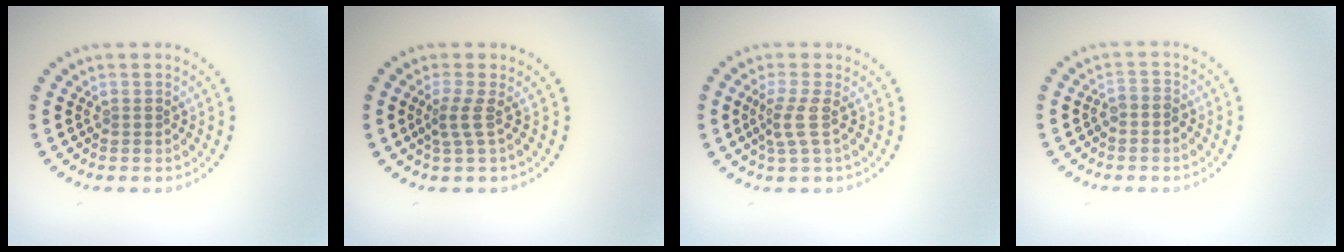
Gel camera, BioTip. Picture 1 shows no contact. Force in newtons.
{"total": 1.9, "press": 1.1, "slide": 1.5}
{"total": 2.3, "press": 1.7, "slide": 1.5}
{"total": 1.5, "press": 1.3, "slide": 0.7}